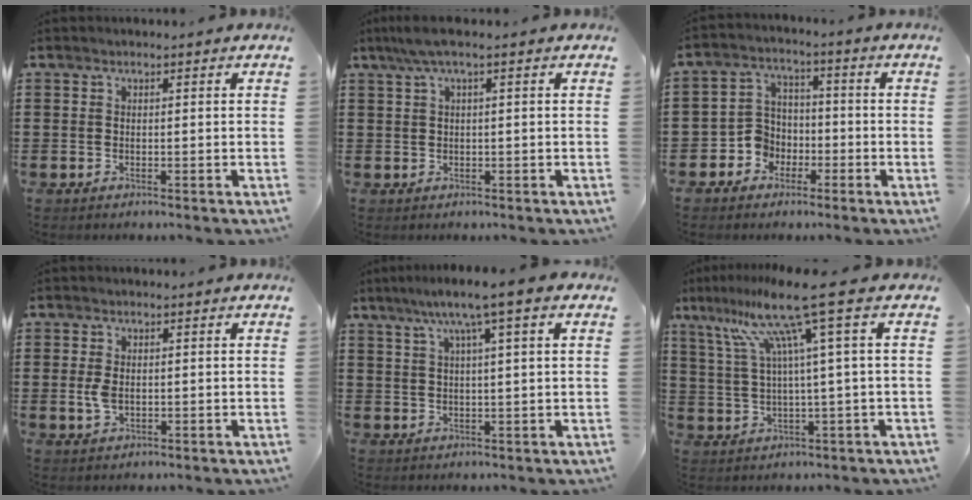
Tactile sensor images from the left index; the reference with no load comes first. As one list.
[{"total": 2.3, "force": [0.4, 0.3, 2.3], "torque": [-0.049, -0.002, 0.003]}, {"total": 5.6, "force": [-2.7, 4.7, 1.3], "torque": [-0.056, 0.006, -0.059]}, {"total": 2.9, "force": [-0.1, 1.7, 2.3], "torque": [-0.062, -0.002, -0.006]}, {"total": 5.8, "force": [2.9, -0.1, 5.0], "torque": [-0.107, 0.003, 0.044]}, {"total": 12.1, "force": [5.6, -0.5, 10.7], "torque": [-0.239, -0.026, 0.080]}]